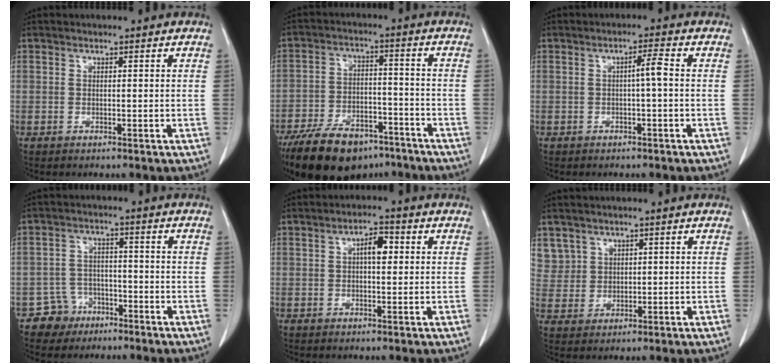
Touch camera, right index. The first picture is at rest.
{"total": 16.6, "force": [-12.3, 7.5, 8.2], "torque": [-0.163, 0.000, -0.200]}
{"total": 2.3, "force": [-0.1, 0.0, 2.3], "torque": [-0.036, 0.004, -0.003]}
{"total": 5.0, "force": [-3.1, 3.9, -0.4], "torque": [0.015, 0.013, -0.052]}
{"total": 3.6, "force": [0.7, 1.4, 3.3], "torque": [-0.055, 0.010, 0.010]}
{"total": 5.1, "force": [3.1, 4.1, -0.1], "torque": [0.013, 0.005, 0.067]}